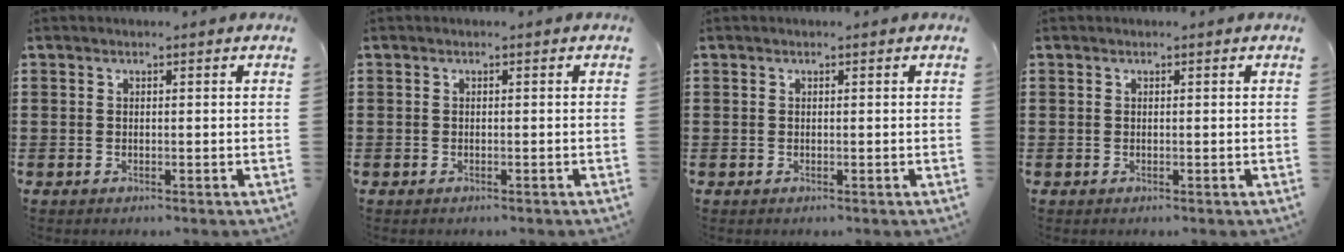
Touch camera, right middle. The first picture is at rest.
{"total": 0.0}
{"total": 0.0}
{"total": 0.0}